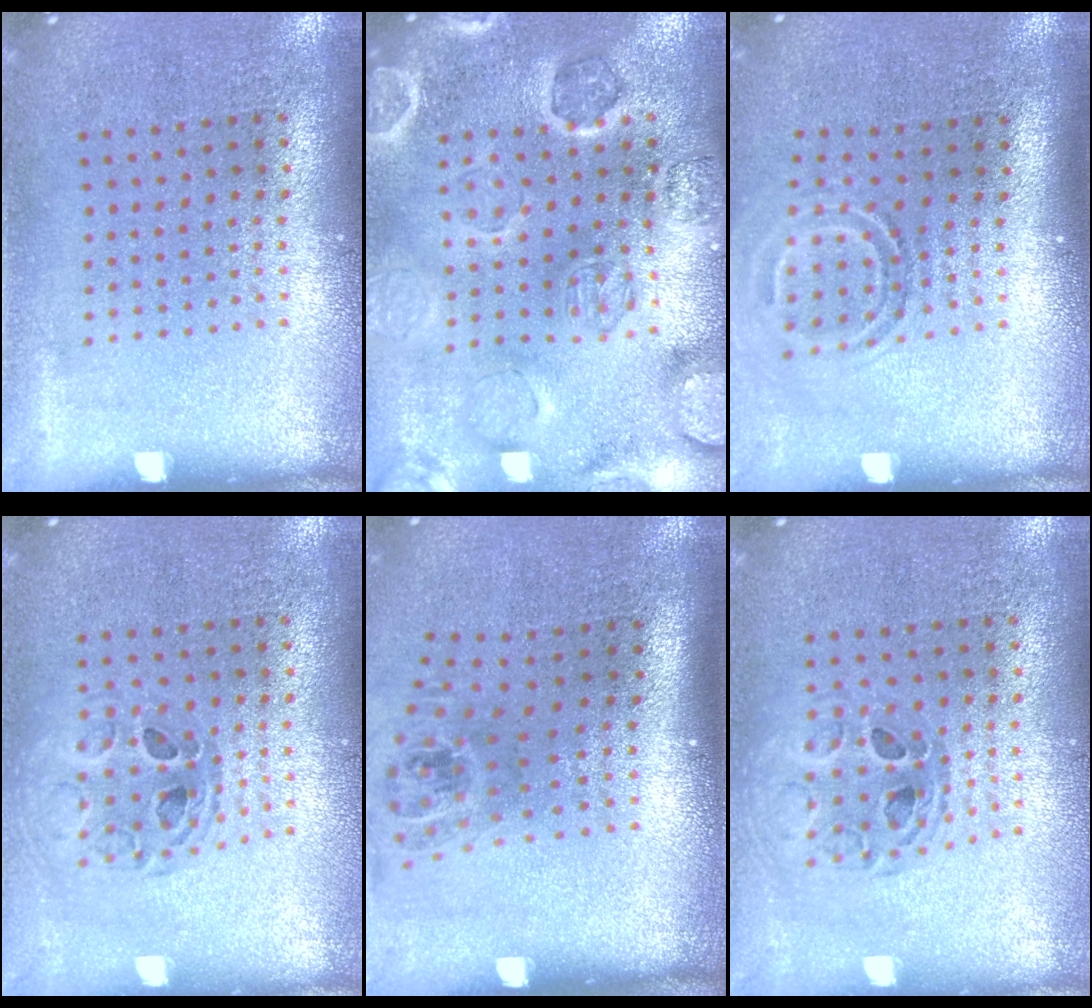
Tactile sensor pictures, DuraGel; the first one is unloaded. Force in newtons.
{"total": 2.7, "press": 2.7, "slide": 0.1}
{"total": 1.7, "press": 1.1, "slide": 1.2}
{"total": 0.8, "press": 0.8, "slide": 0.1}
{"total": 1.6, "press": 1.2, "slide": 1.0}
{"total": 0.8, "press": 0.8, "slide": 0.1}